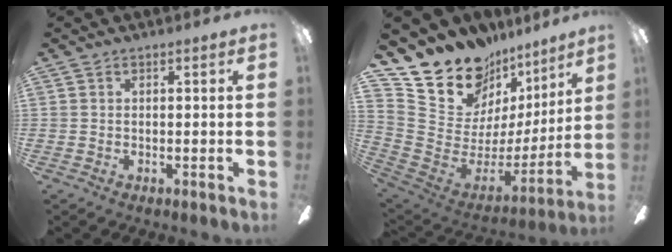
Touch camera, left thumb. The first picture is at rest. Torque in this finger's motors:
{"motor_torque": [0.49, 0.46, 0.77, -2.00, 0.07]}